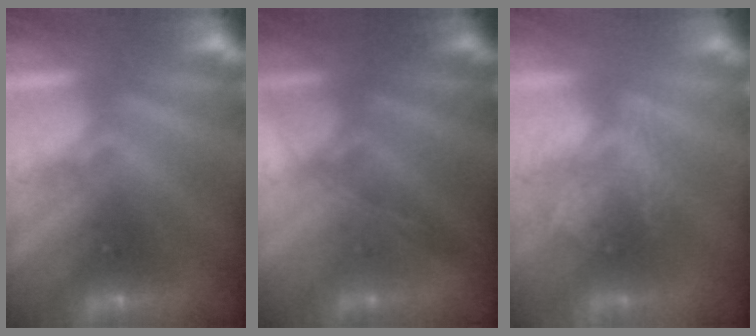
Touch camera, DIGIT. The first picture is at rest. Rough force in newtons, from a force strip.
{"total": 1.5}
{"total": 3.3}